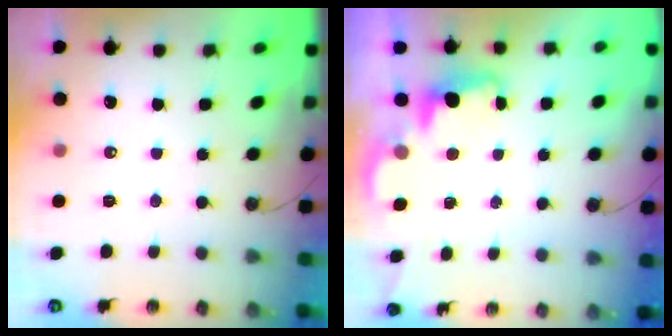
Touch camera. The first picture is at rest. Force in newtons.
{"total": 3.1, "press": 3.1, "slide": 0.4}